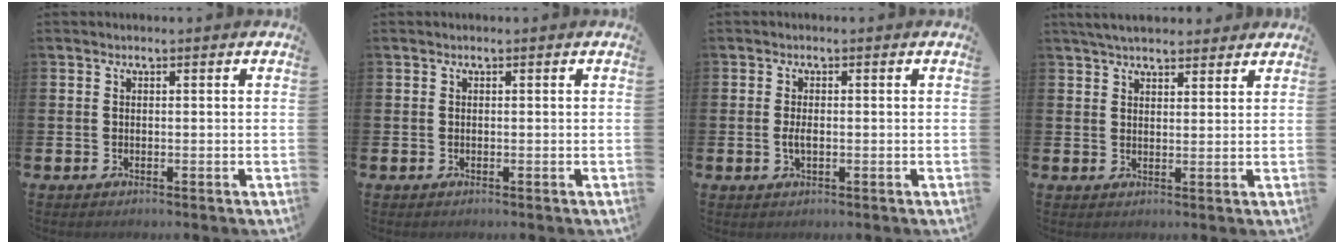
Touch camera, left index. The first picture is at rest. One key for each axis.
{"total": 0.0}
{"total": 1.9, "fx": -0.2, "fy": 0.9, "fz": 1.7, "tx": -0.026, "ty": -0.001, "tz": -0.006}
{"total": 4.4, "fx": 4.1, "fy": 1.2, "fz": 1.0, "tx": -0.024, "ty": -0.010, "tz": 0.077}